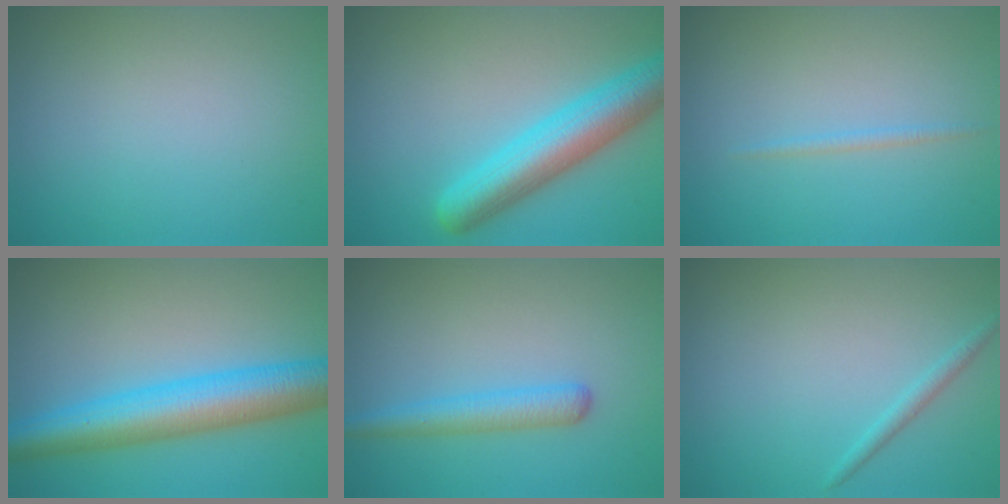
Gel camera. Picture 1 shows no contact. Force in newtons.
{"total": 6.6, "press": 6.5, "slide": 0.2}
{"total": 0.8, "press": 0.8, "slide": 0.0}
{"total": 8.2, "press": 8.2, "slide": 0.1}
{"total": 2.8, "press": 2.8, "slide": 0.1}
{"total": 1.1, "press": 1.1, "slide": 0.0}